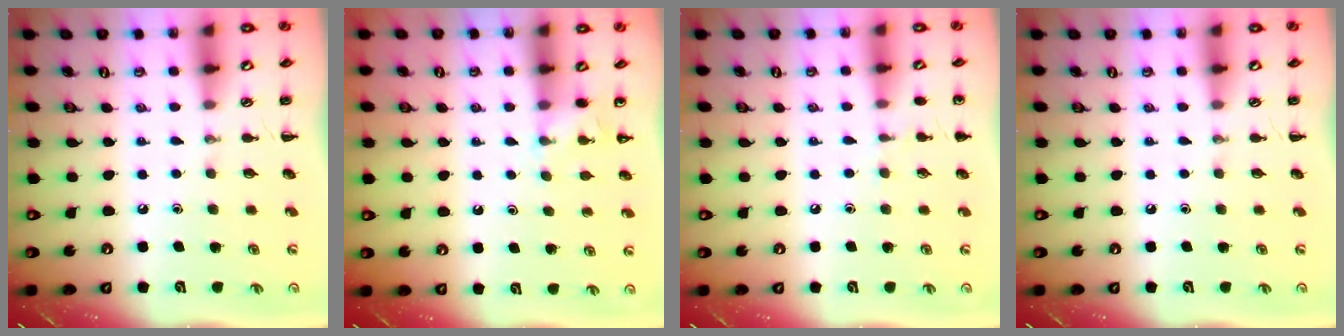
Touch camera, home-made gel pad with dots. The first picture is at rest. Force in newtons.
{"total": 5.0, "press": 4.7, "slide": 1.6}
{"total": 5.1, "press": 4.9, "slide": 1.6}
{"total": 0.0}